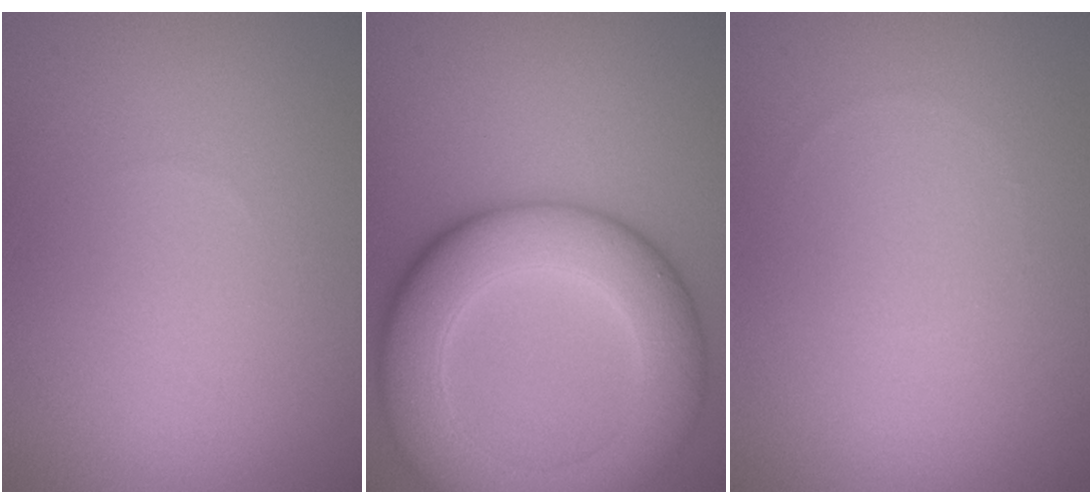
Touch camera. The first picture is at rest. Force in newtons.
{"total": 9.5, "press": 9.5, "slide": 0.2}
{"total": 0.0}